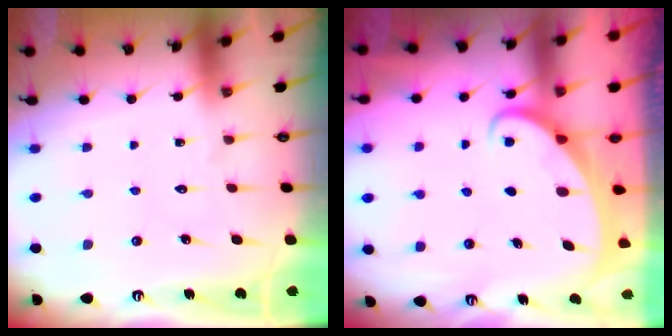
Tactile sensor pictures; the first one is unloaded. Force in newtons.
{"total": 2.0, "press": 2.0, "slide": 0.2}